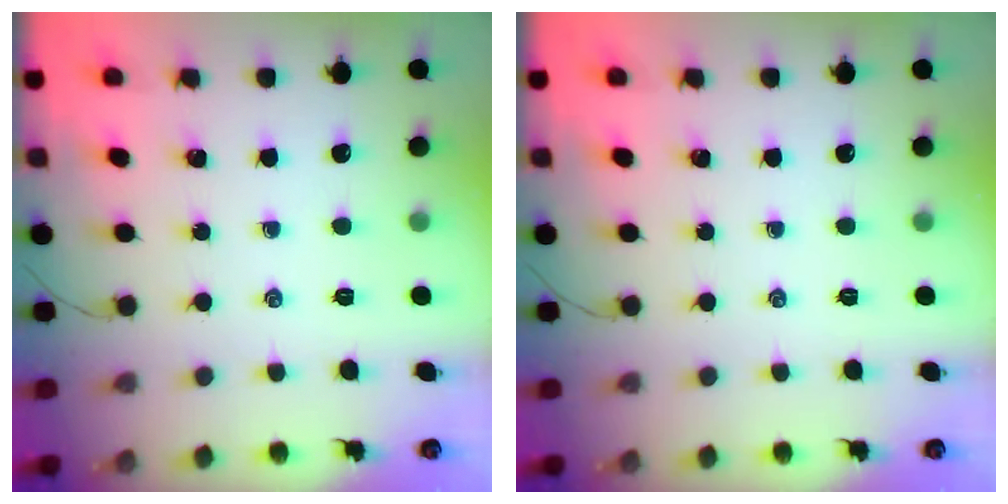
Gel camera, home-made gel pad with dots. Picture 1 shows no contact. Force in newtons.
{"total": 0.0}